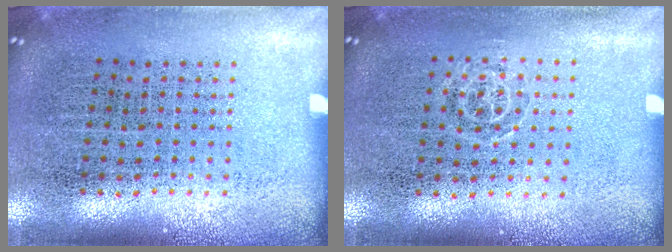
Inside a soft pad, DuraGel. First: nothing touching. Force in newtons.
{"total": 0.7, "press": 0.5, "slide": 0.4}